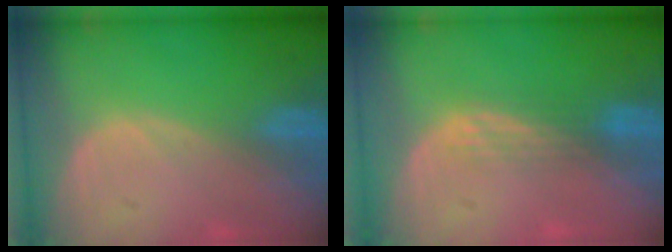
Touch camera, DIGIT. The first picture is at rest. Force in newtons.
{"total": 2.9, "press": 2.5, "slide": 1.5}